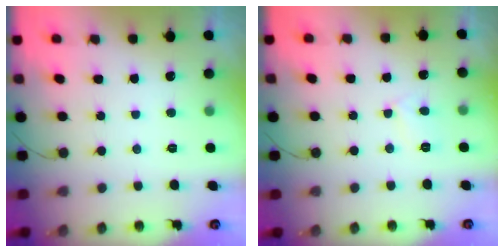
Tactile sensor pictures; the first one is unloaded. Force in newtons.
{"total": 3.9, "press": 3.8, "slide": 0.4}